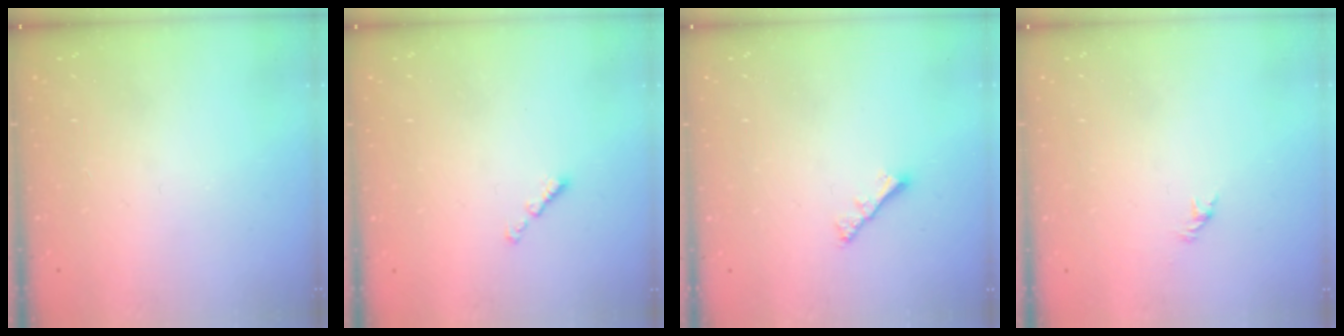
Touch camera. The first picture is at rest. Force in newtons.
{"total": 0.8, "press": 0.7, "slide": 0.4}
{"total": 2.6, "press": 2.5, "slide": 0.5}
{"total": 1.0, "press": 0.9, "slide": 0.4}